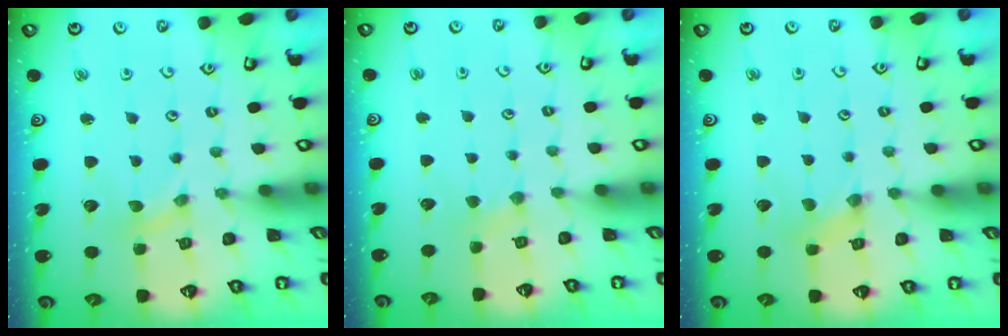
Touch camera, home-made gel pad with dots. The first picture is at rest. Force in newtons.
{"total": 1.8, "press": 1.8, "slide": 0.4}
{"total": 0.5, "press": 0.5, "slide": 0.1}